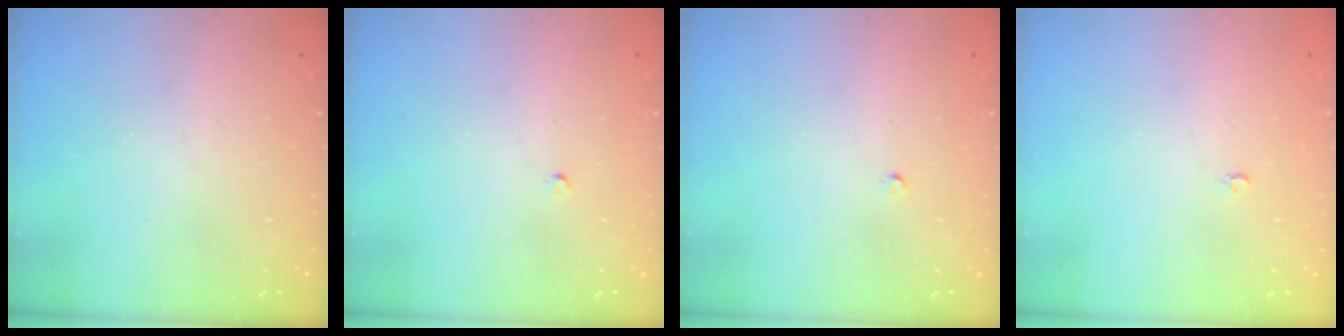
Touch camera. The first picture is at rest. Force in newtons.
{"total": 2.0, "press": 2.0, "slide": 0.3}
{"total": 2.0, "press": 2.0, "slide": 0.3}
{"total": 2.0, "press": 2.0, "slide": 0.4}